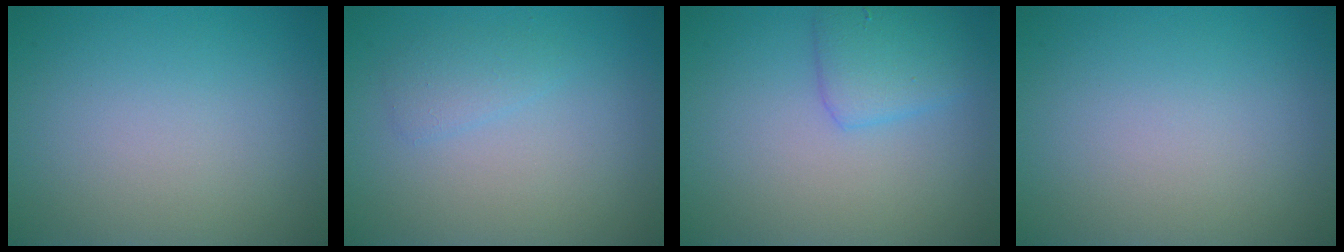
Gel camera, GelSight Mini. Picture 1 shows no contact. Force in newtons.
{"total": 1.4, "press": 1.4, "slide": 0.1}
{"total": 2.8, "press": 2.8, "slide": 0.1}
{"total": 0.0}